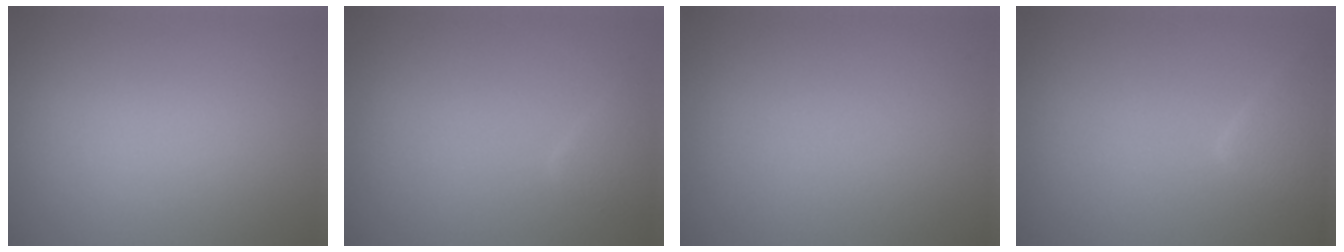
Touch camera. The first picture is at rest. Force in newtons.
{"total": 1.3, "press": 1.3, "slide": 0.1}
{"total": 0.0}
{"total": 2.7, "press": 2.7, "slide": 0.2}